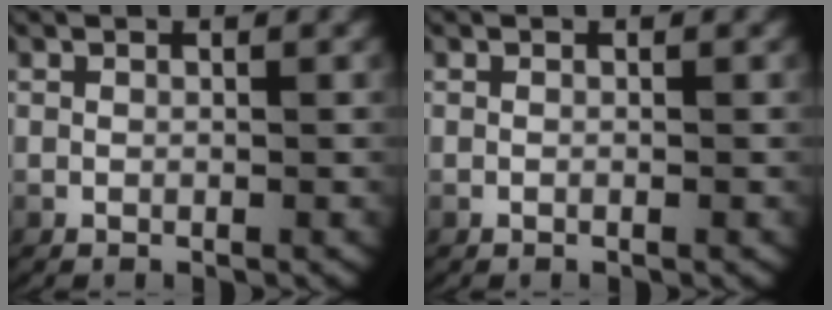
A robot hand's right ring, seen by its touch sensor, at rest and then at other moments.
{"total": 0.0}